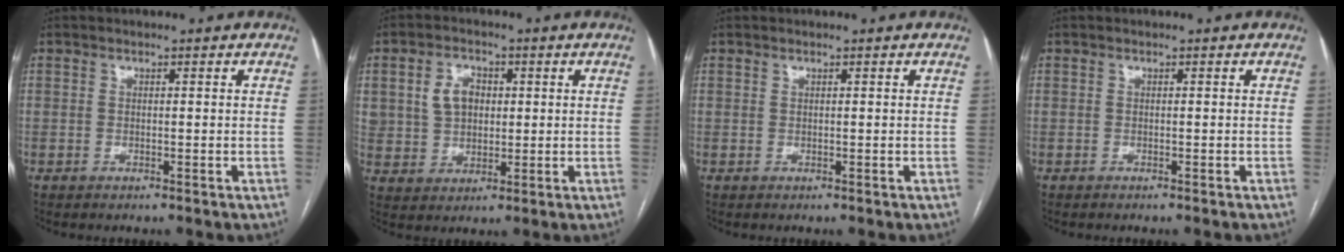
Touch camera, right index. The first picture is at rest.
{"total": 6.8, "force": [1.6, 5.3, 4.0], "torque": [-0.085, 0.017, 0.039]}
{"total": 0.0}
{"total": 0.8, "force": [-0.7, -0.1, 0.3], "torque": [-0.002, -0.001, -0.011]}